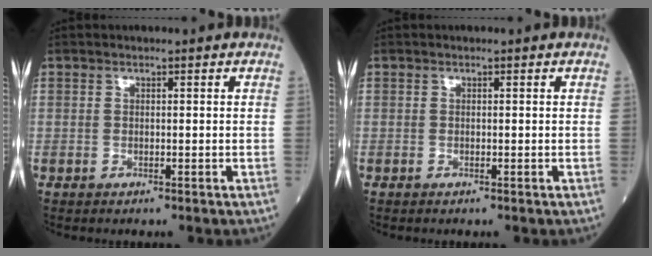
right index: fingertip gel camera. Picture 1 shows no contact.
{"total": 0.0}